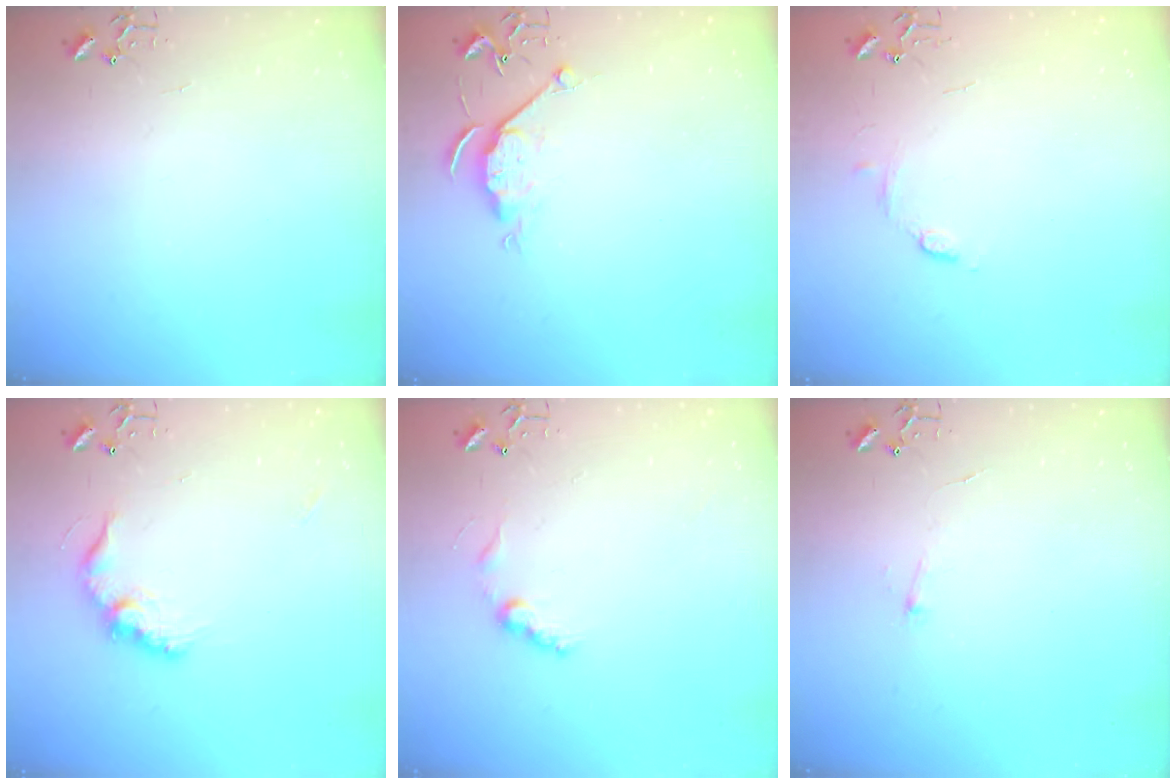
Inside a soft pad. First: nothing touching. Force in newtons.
{"total": 6.2, "press": 6.2, "slide": 0.5}
{"total": 6.1, "press": 6.1, "slide": 0.7}
{"total": 12.6, "press": 12.6, "slide": 0.7}
{"total": 7.9, "press": 7.9, "slide": 0.5}
{"total": 4.1, "press": 4.0, "slide": 0.6}